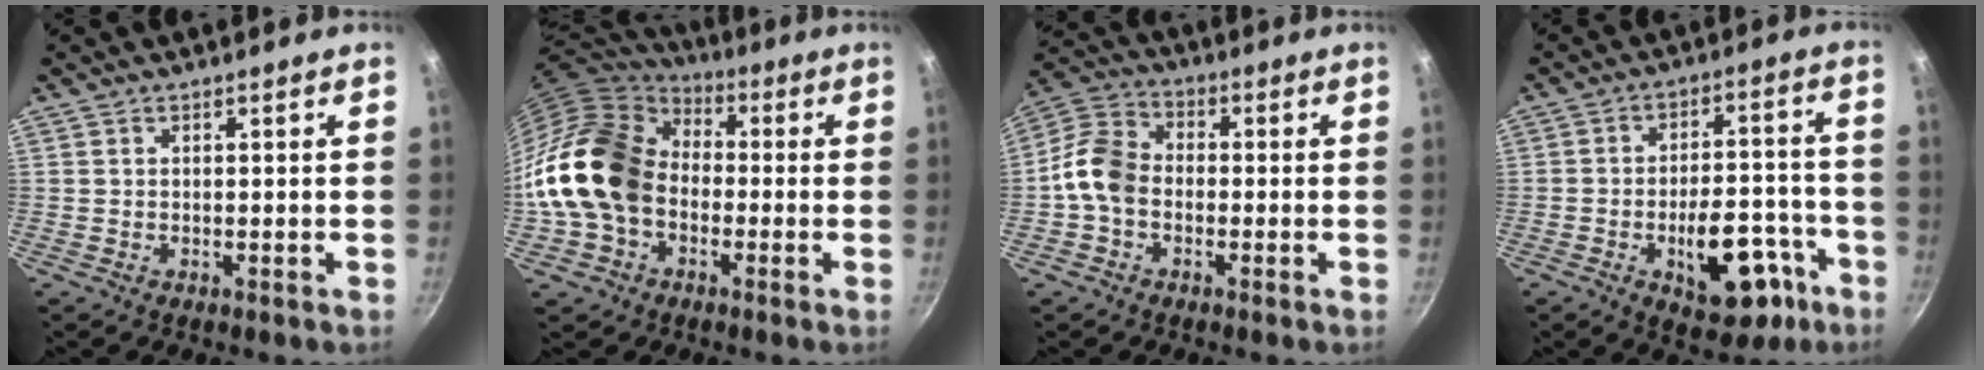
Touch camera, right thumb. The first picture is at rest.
{"total": 20.0, "force": [-2.4, 15.1, 13.0], "torque": [-0.230, 0.053, -0.055]}
{"total": 8.7, "force": [-1.9, 6.5, 5.5], "torque": [-0.091, 0.030, -0.059]}
{"total": 15.3, "force": [-6.6, 8.0, 11.2], "torque": [-0.111, 0.051, -0.078]}